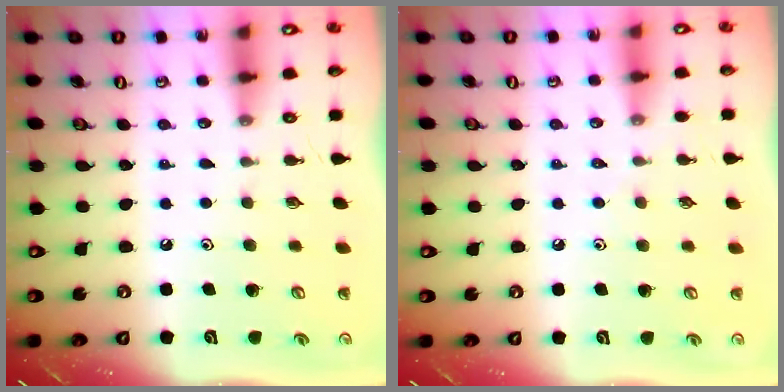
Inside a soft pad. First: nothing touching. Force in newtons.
{"total": 2.8, "press": 2.7, "slide": 0.5}